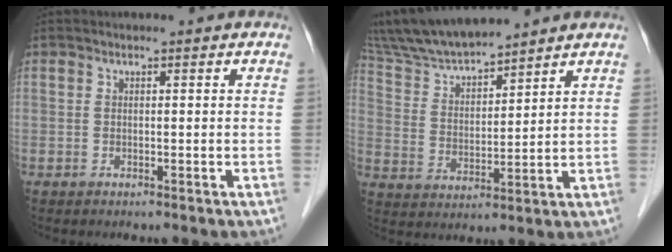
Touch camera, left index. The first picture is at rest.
{"total": 11.4, "force": [10.6, 0.6, 4.1], "torque": [-0.089, 0.020, 0.210]}